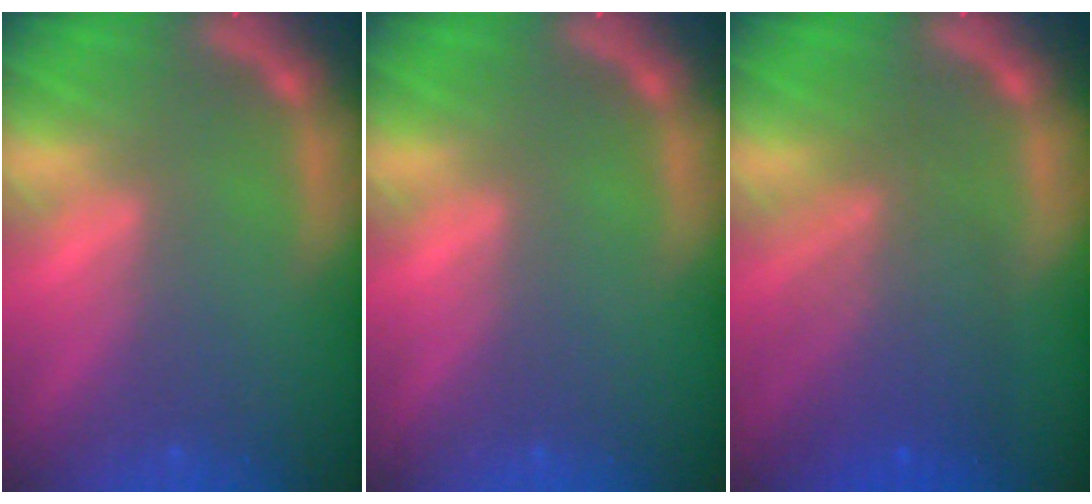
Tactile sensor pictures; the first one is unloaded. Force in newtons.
{"total": 0.0}
{"total": 6.5}